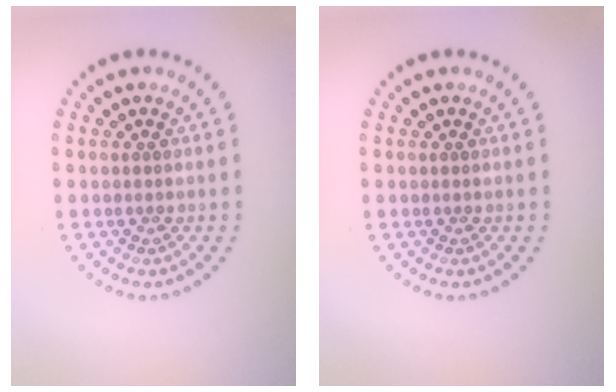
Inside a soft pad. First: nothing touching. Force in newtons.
{"total": 0.0}